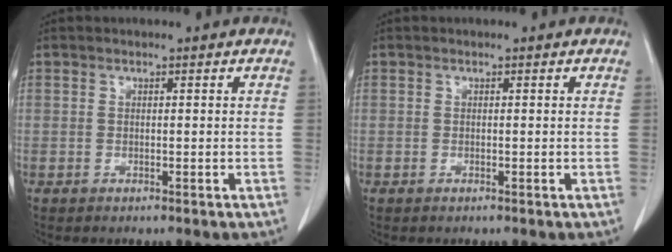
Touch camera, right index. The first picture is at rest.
{"total": 0.0}